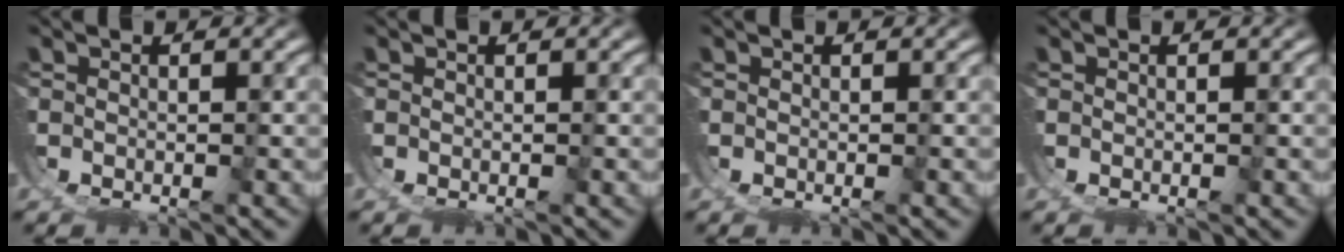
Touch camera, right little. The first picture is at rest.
{"total": 0.0}
{"total": 0.0}
{"total": 0.0}